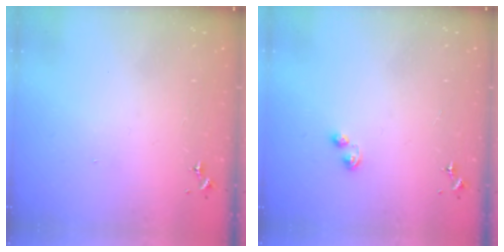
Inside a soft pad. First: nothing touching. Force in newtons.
{"total": 2.9, "press": 2.8, "slide": 0.7}